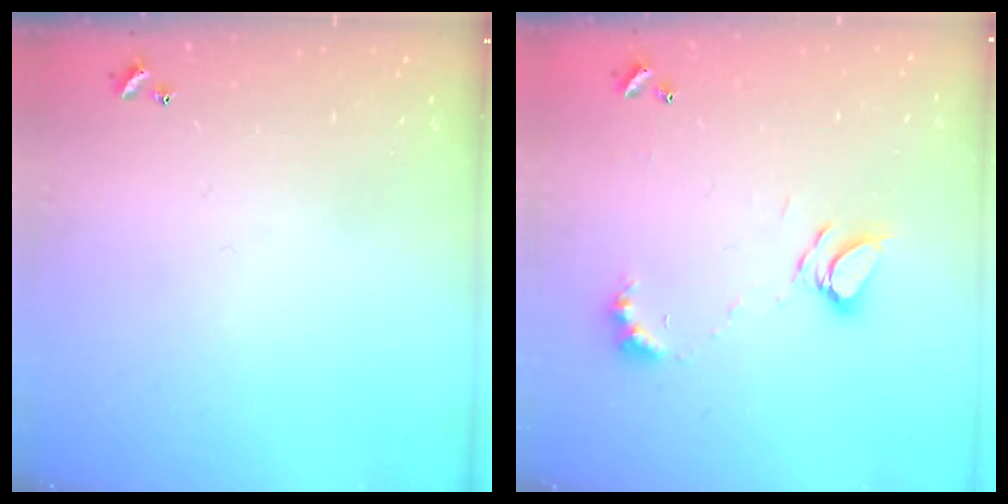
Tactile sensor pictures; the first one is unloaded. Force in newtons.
{"total": 7.0, "press": 7.0, "slide": 0.8}